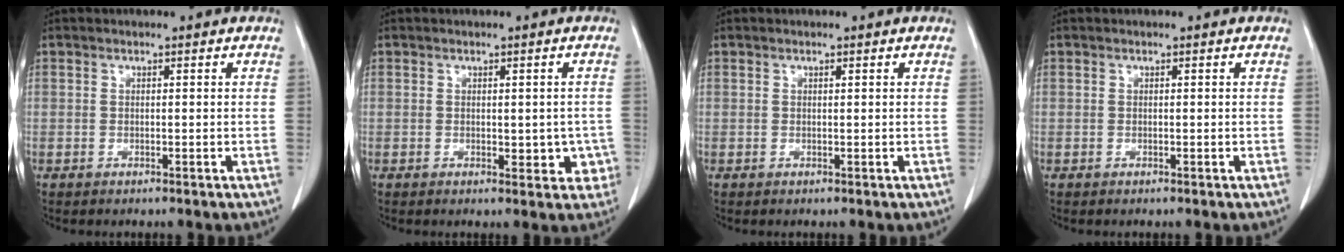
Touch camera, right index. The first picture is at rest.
{"total": 4.1, "force": [-0.7, 2.4, 3.3], "torque": [-0.023, 0.004, -0.002]}
{"total": 0.0}
{"total": 0.0}